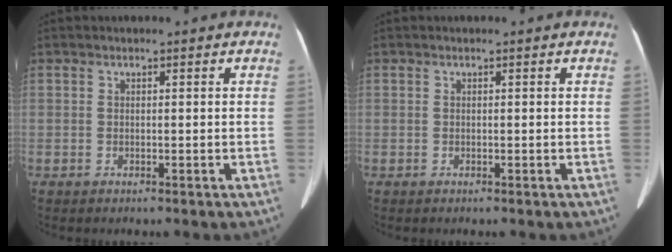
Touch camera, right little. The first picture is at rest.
{"total": 0.0}